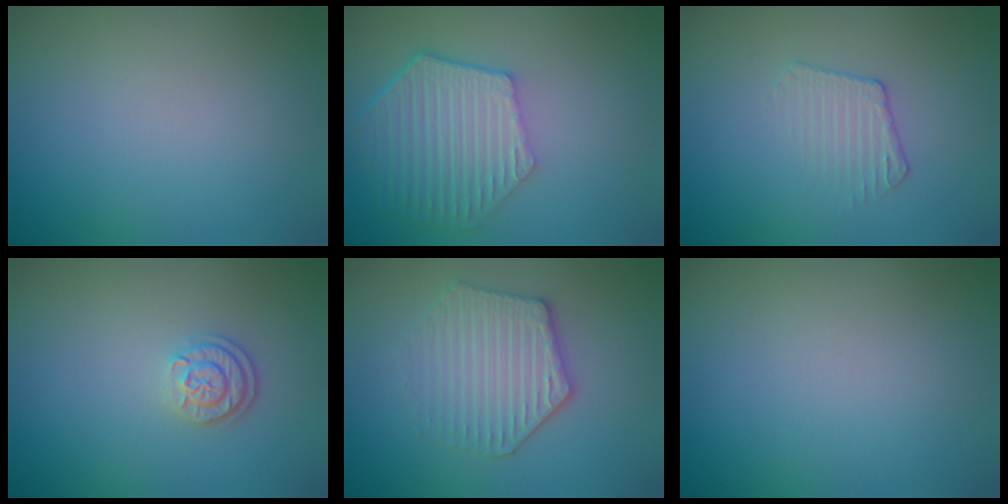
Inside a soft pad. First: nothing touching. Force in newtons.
{"total": 6.6, "press": 5.0, "slide": 4.3}
{"total": 1.8, "press": 0.9, "slide": 1.5}
{"total": 2.4, "press": 1.9, "slide": 1.5}
{"total": 3.7, "press": 3.6, "slide": 1.0}
{"total": 0.0}